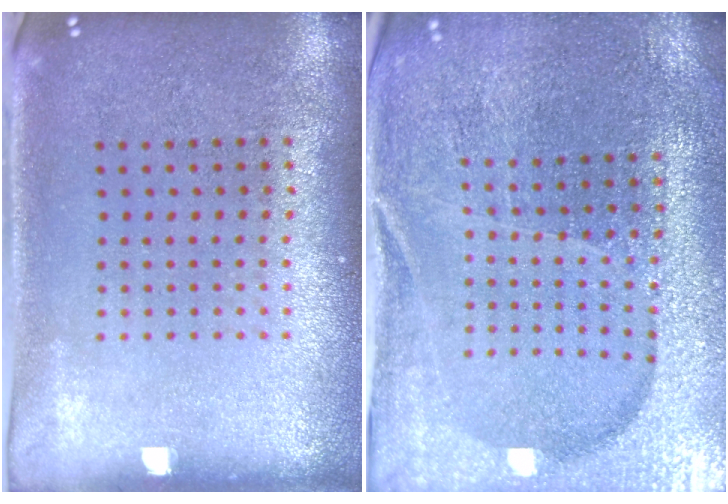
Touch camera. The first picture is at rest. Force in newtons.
{"total": 3.7, "press": 3.7, "slide": 0.8}